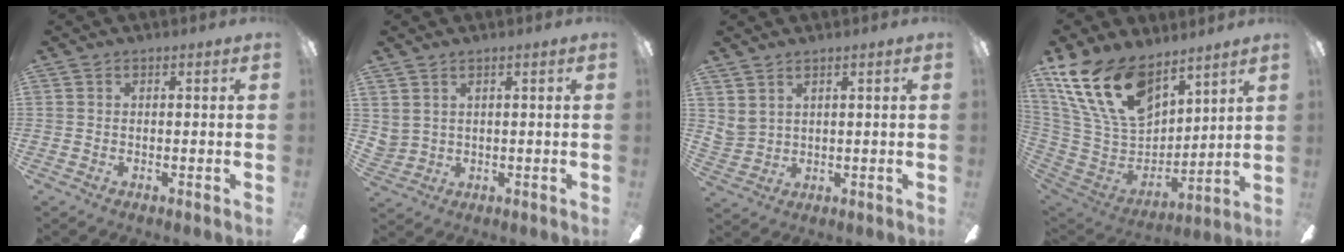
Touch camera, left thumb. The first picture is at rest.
{"total": 2.5, "force": [1.8, 1.7, 0.6], "torque": [-0.018, -0.003, 0.034]}
{"total": 3.5, "force": [2.7, 1.9, 1.0], "torque": [-0.027, -0.007, 0.052]}
{"total": 21.2, "force": [12.8, 11.6, 12.2], "torque": [-0.270, -0.058, 0.239]}